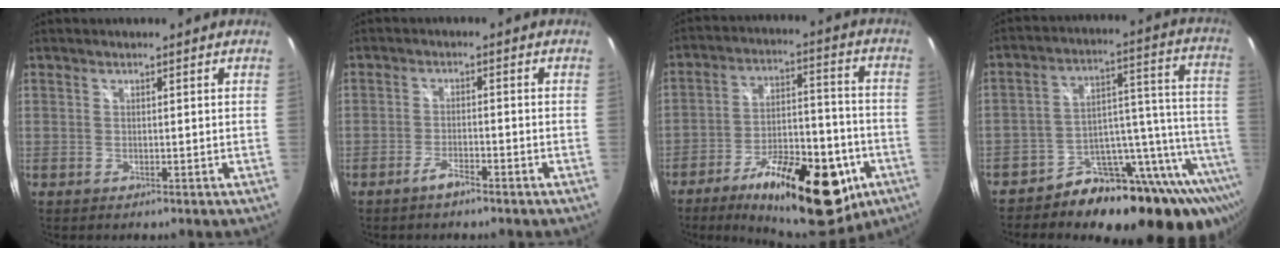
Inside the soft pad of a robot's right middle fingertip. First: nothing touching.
{"total": 2.9, "force": [-2.3, 0.6, 1.6], "torque": [-0.045, 0.000, -0.045]}
{"total": 22.9, "force": [-12.4, 9.8, 16.6], "torque": [-0.256, -0.003, -0.171]}
{"total": 22.3, "force": [-15.3, 10.0, 12.7], "torque": [-0.136, 0.021, -0.226]}